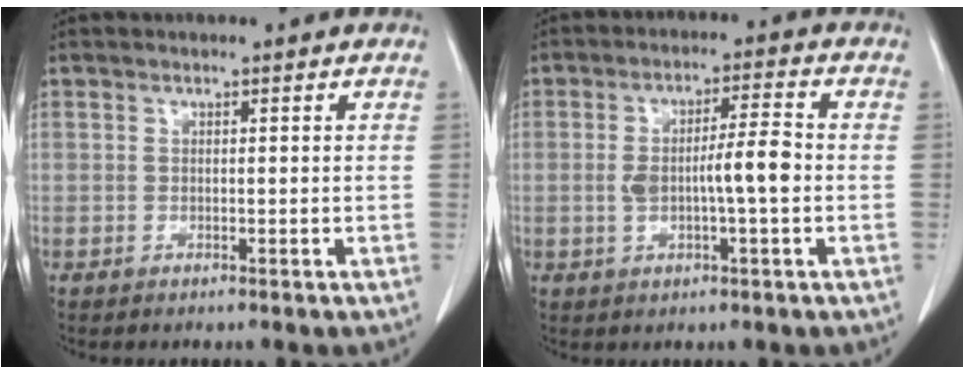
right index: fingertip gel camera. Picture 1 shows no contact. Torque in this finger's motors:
{"motor_torque": [0.42, 0.21, 0.17, 0.06]}